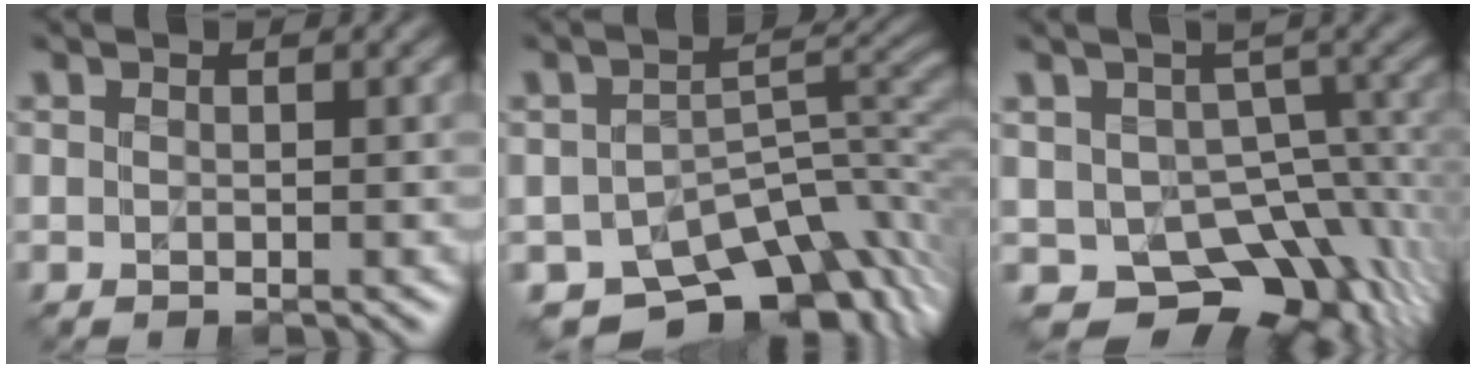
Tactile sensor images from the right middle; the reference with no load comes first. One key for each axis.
{"total": 10.9, "fx": -7.4, "fy": 5.5, "fz": 5.8, "tx": -0.073, "ty": -0.009, "tz": -0.115}
{"total": 9.5, "fx": -3.7, "fy": 6.1, "fz": 6.3, "tx": -0.076, "ty": -0.021, "tz": -0.057}